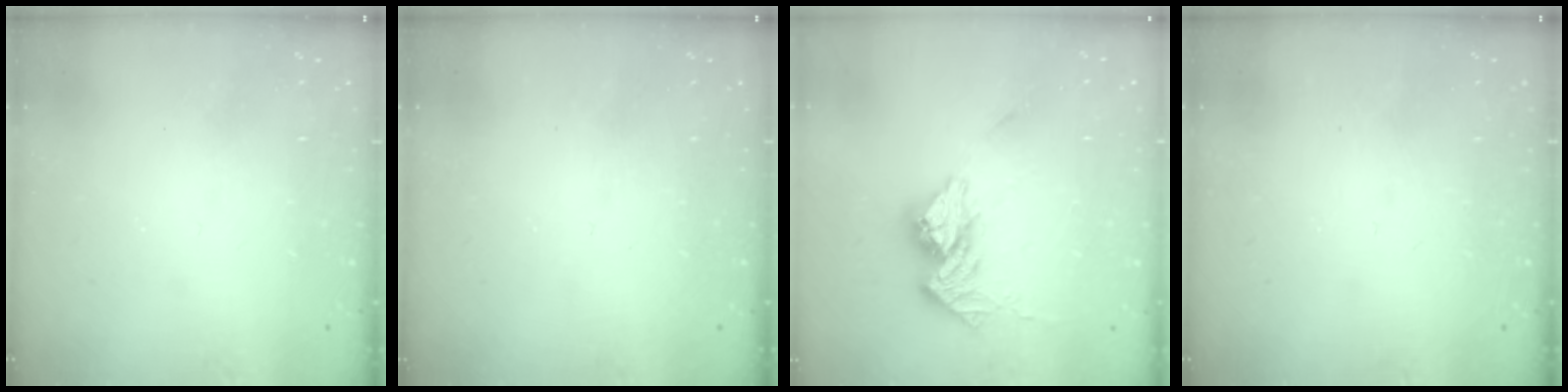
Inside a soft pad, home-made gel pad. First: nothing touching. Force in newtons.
{"total": 0.0}
{"total": 13.6, "press": 13.5, "slide": 1.6}
{"total": 0.0}